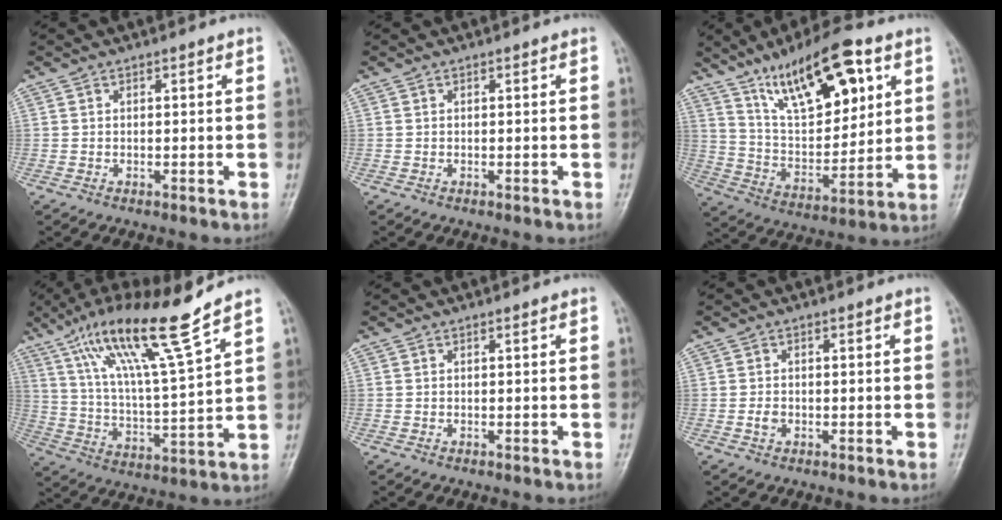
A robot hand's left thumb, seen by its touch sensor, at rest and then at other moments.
{"total": 0.0}
{"total": 19.8, "force": [10.2, 8.3, 14.8], "torque": [-0.195, -0.039, 0.182]}
{"total": 17.2, "force": [11.7, 1.0, 12.6], "torque": [-0.216, -0.053, 0.212]}
{"total": 0.0}
{"total": 1.6, "force": [-0.6, 1.2, 0.8], "torque": [-0.018, 0.005, -0.014]}